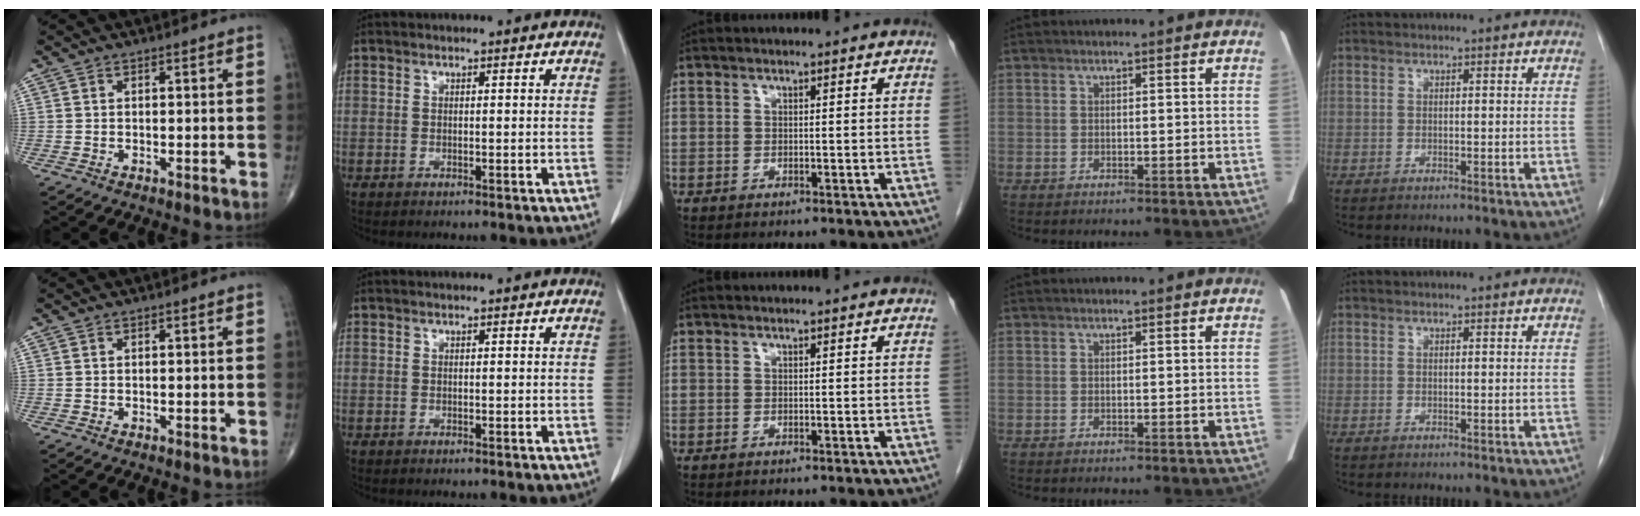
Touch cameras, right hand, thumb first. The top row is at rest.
{}